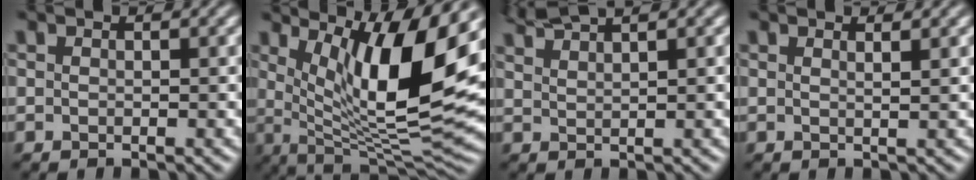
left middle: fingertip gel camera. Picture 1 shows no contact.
{"total": 11.7, "force": [3.6, 3.1, 10.6], "torque": [-0.167, -0.007, 0.068]}
{"total": 3.5, "force": [3.3, 0.3, 1.3], "torque": [-0.015, 0.011, 0.055]}
{"total": 1.1, "force": [0.9, 0.4, 0.6], "torque": [0.000, 0.005, 0.005]}